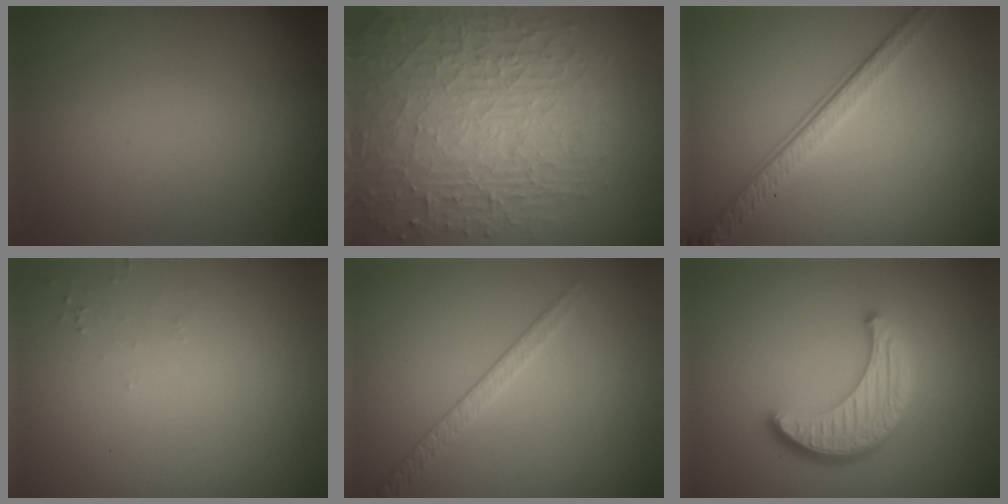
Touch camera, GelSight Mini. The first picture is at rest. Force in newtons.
{"total": 10.0, "press": 6.5, "slide": 7.6}
{"total": 4.0, "press": 2.7, "slide": 2.9}
{"total": 0.6, "press": 0.6, "slide": 0.2}
{"total": 1.9, "press": 1.4, "slide": 1.3}
{"total": 4.5, "press": 3.8, "slide": 2.5}